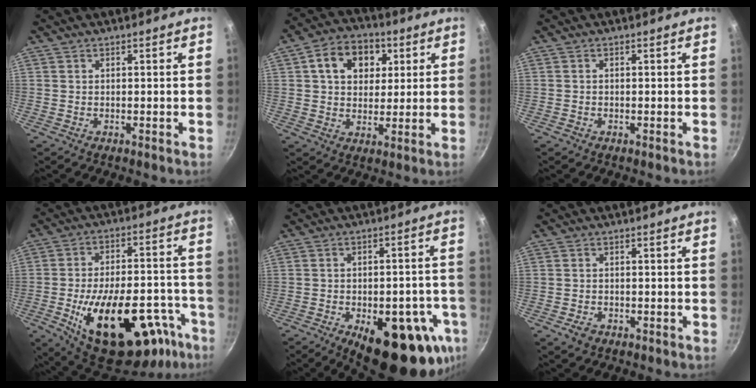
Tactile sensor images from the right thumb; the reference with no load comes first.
{"total": 11.6, "force": [3.8, 8.8, 6.7], "torque": [-0.078, 0.003, 0.050]}
{"total": 0.6, "force": [-0.4, 0.4, 0.1], "torque": [-0.003, 0.004, -0.007]}
{"total": 29.9, "force": [-13.6, 14.5, 22.4], "torque": [-0.281, 0.052, -0.183]}
{"total": 21.8, "force": [-9.8, 9.9, 16.8], "torque": [-0.156, 0.021, -0.120]}
{"total": 2.5, "force": [-1.4, 1.6, 1.2], "torque": [-0.022, 0.012, -0.023]}